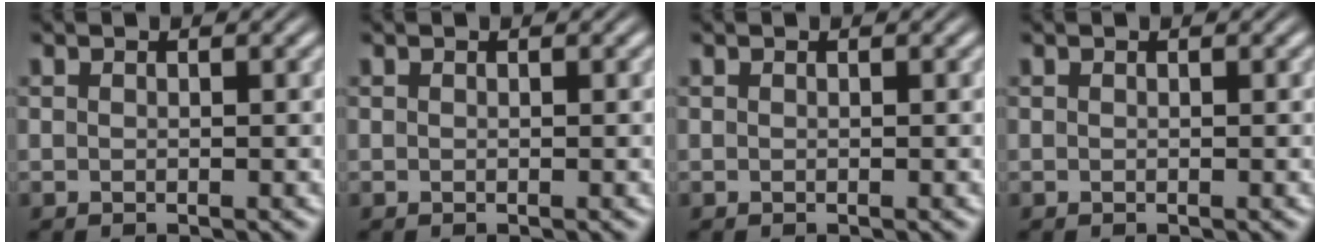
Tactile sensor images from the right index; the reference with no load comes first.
{"total": 0.0}
{"total": 0.0}
{"total": 0.0}